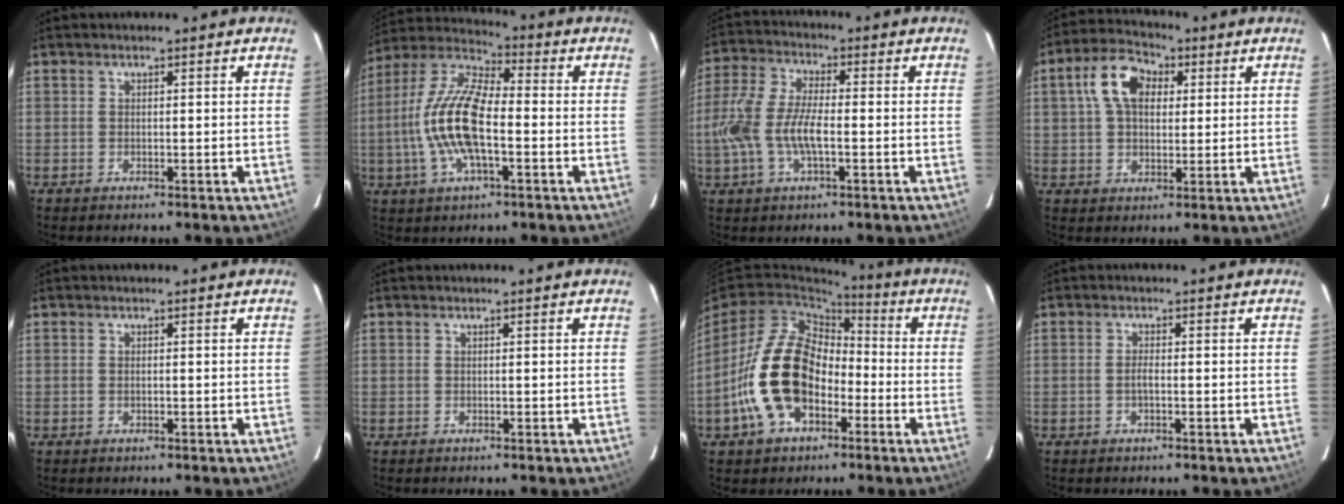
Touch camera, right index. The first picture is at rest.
{"total": 15.8, "force": [-2.8, 6.1, 14.3], "torque": [-0.292, 0.003, -0.064]}
{"total": 11.3, "force": [-2.2, 4.5, 10.2], "torque": [-0.224, 0.002, -0.045]}
{"total": 9.7, "force": [2.8, 6.2, 6.9], "torque": [-0.135, 0.033, 0.045]}
{"total": 0.5, "force": [-0.1, 0.2, 0.5], "torque": [-0.010, -0.001, -0.003]}
{"total": 0.0}
{"total": 15.7, "force": [-5.0, 10.3, 10.8], "torque": [-0.218, 0.017, -0.085]}
{"total": 1.5, "force": [-0.5, 0.3, 1.4], "torque": [-0.027, 0.000, -0.011]}